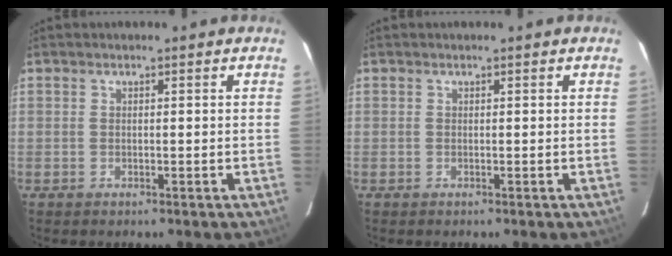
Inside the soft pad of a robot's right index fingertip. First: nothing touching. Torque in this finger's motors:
{"motor_torque": [0.06, 0.06, -0.01, 0.01]}